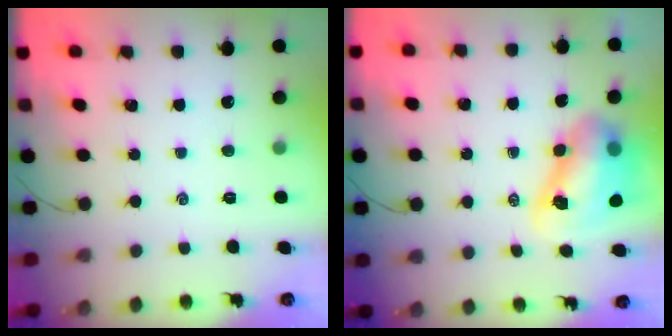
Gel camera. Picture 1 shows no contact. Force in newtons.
{"total": 10.7, "press": 10.3, "slide": 2.9}